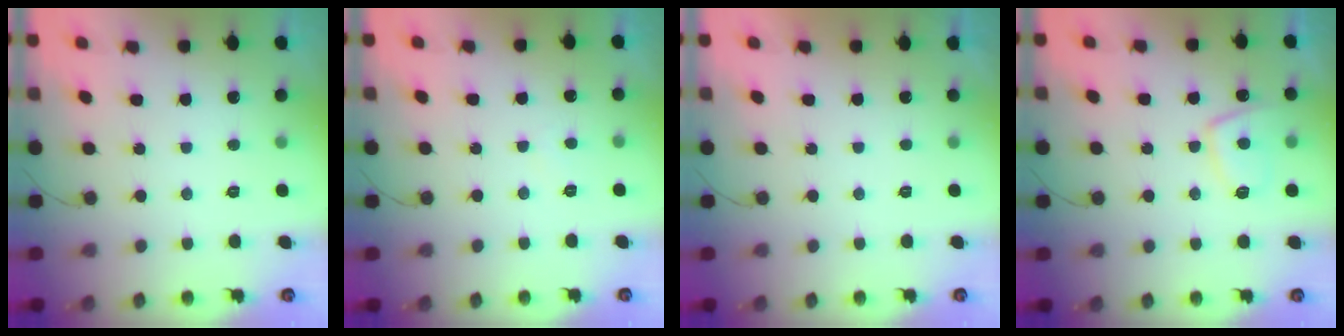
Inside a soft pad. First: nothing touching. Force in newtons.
{"total": 1.6, "press": 1.6, "slide": 0.4}
{"total": 2.1, "press": 2.1, "slide": 0.4}
{"total": 8.9, "press": 8.9, "slide": 1.1}